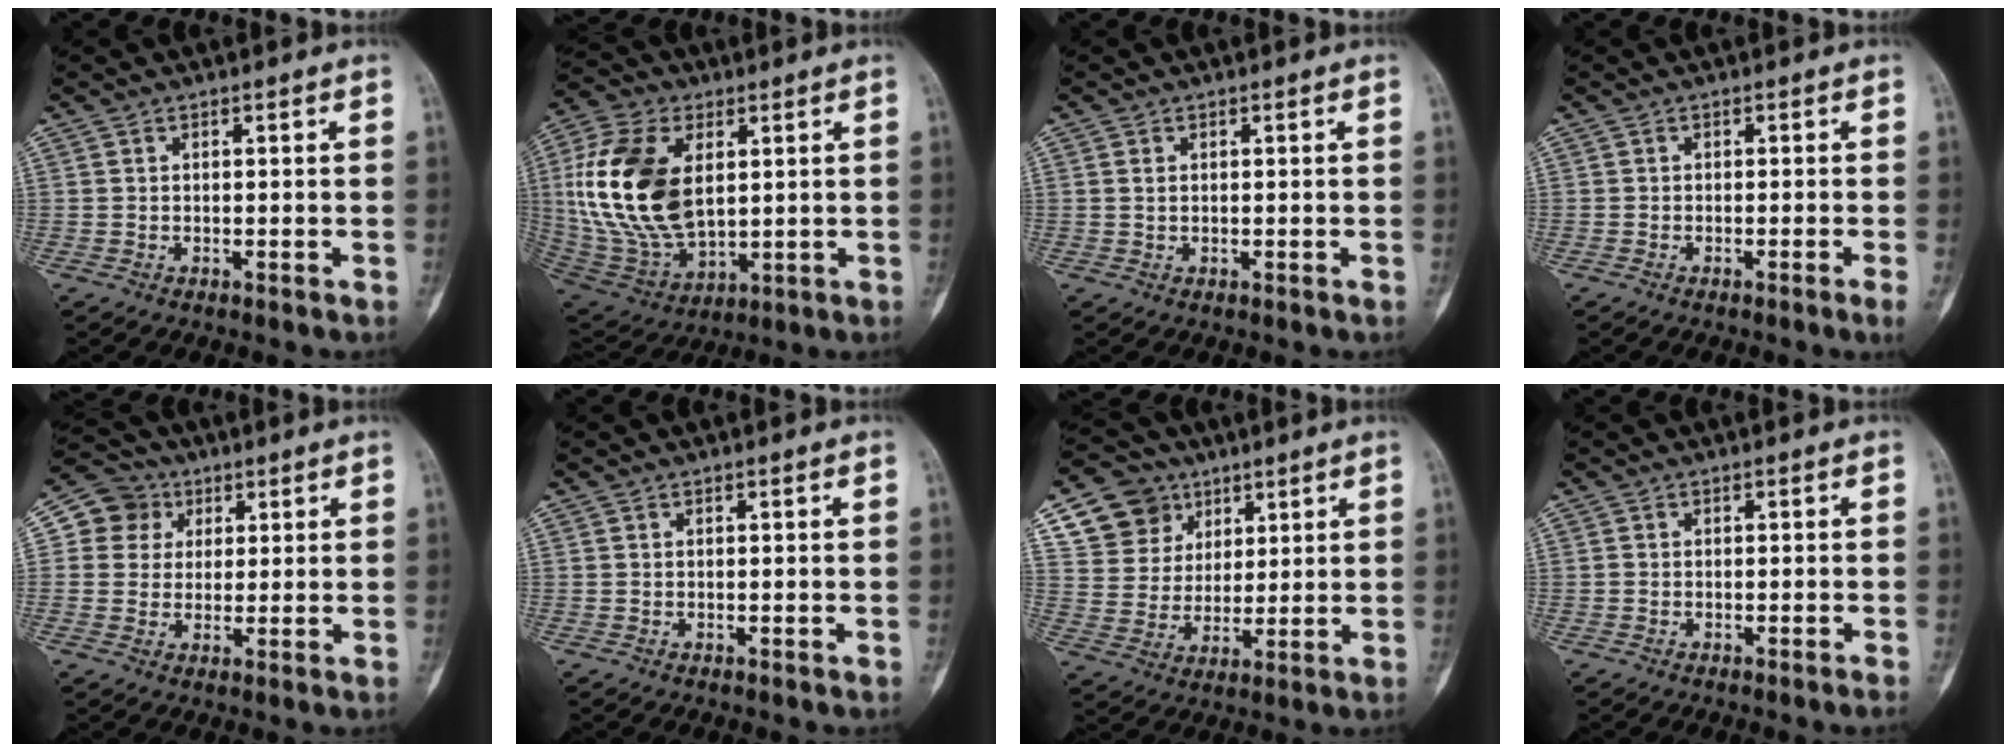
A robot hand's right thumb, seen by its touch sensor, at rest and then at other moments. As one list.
[{"total": 21.3, "force": [3.6, 12.6, 16.8], "torque": [-0.339, -0.016, 0.075]}, {"total": 0.9, "force": [0.2, 0.5, 0.7], "torque": [-0.014, 0.001, 0.008]}, {"total": 1.6, "force": [-0.8, -0.4, 1.3], "torque": [-0.029, -0.003, -0.015]}, {"total": 7.4, "force": [2.2, 7.0, 1.3], "torque": [0.010, 0.004, 0.031]}, {"total": 0.0}, {"total": 11.5, "force": [6.0, 9.4, 2.8], "torque": [-0.017, -0.022, 0.117]}, {"total": 0.9, "force": [-0.7, -0.2, 0.5], "torque": [-0.017, 0.007, -0.009]}]